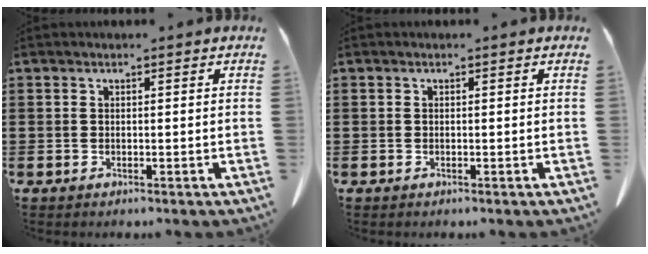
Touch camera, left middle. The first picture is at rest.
{"total": 0.0}